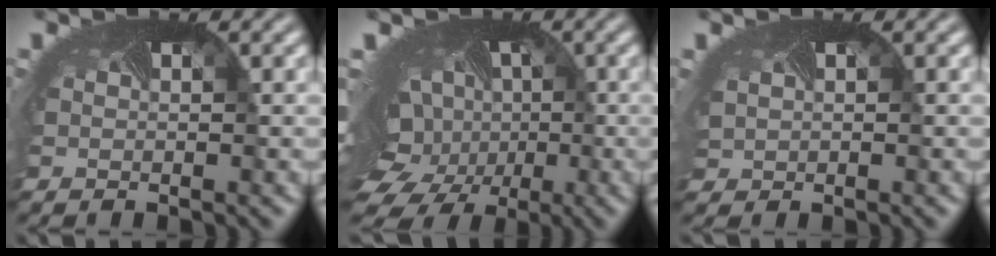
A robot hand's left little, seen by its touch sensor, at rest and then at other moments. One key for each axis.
{"total": 14.7, "fx": -3.2, "fy": 11.5, "fz": 8.6, "tx": -0.164, "ty": -0.029, "tz": -0.040}
{"total": 0.8, "fx": 0.2, "fy": 0.8, "fz": 0.0, "tx": -0.027, "ty": -0.012, "tz": 0.021}